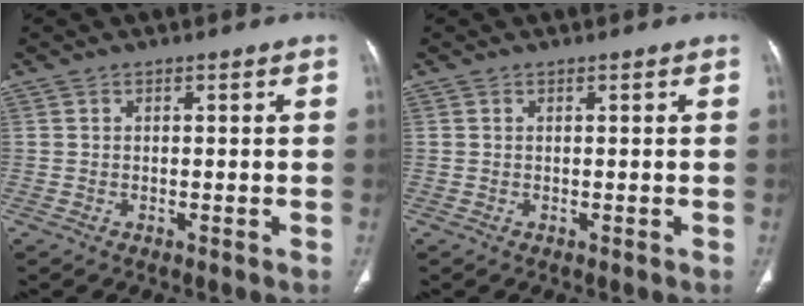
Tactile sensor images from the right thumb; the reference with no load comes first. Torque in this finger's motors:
{"motor_torque": [0.18, 0.09, 0.28, -0.41, 0.03]}